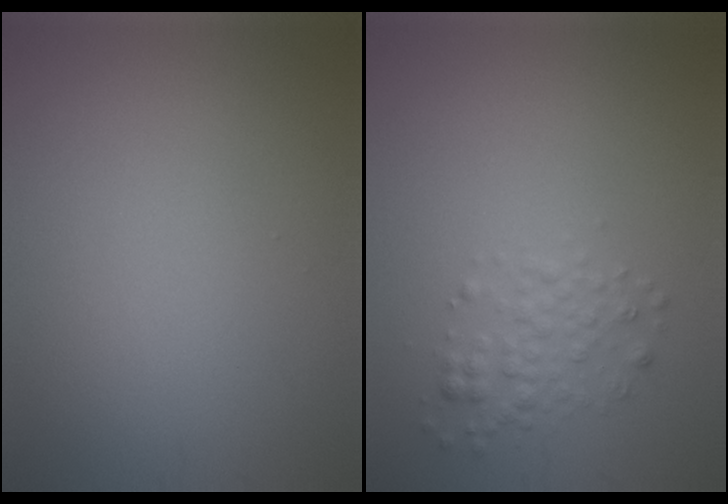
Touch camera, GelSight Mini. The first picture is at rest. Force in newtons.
{"total": 2.0, "press": 2.0, "slide": 0.1}